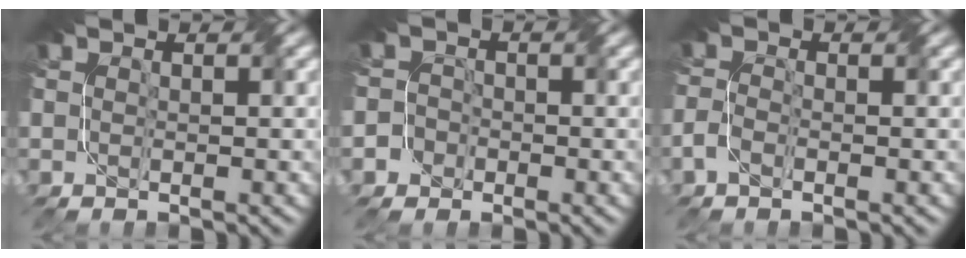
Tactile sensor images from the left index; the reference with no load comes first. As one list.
[{"total": 2.3, "force": [-1.7, 1.6, -0.2], "torque": [0.027, 0.009, -0.034]}, {"total": 1.6, "force": [-1.4, 0.3, 0.7], "torque": [-0.016, 0.005, -0.033]}]